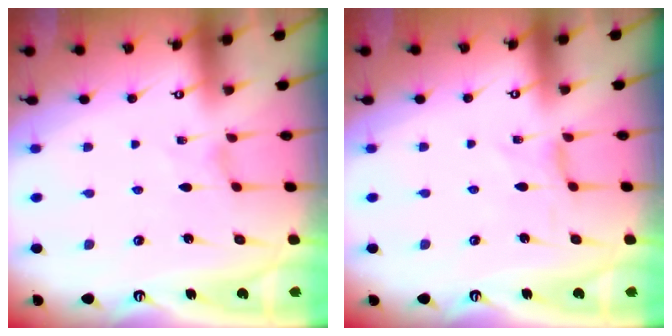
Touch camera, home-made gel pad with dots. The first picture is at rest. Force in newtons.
{"total": 0.0}